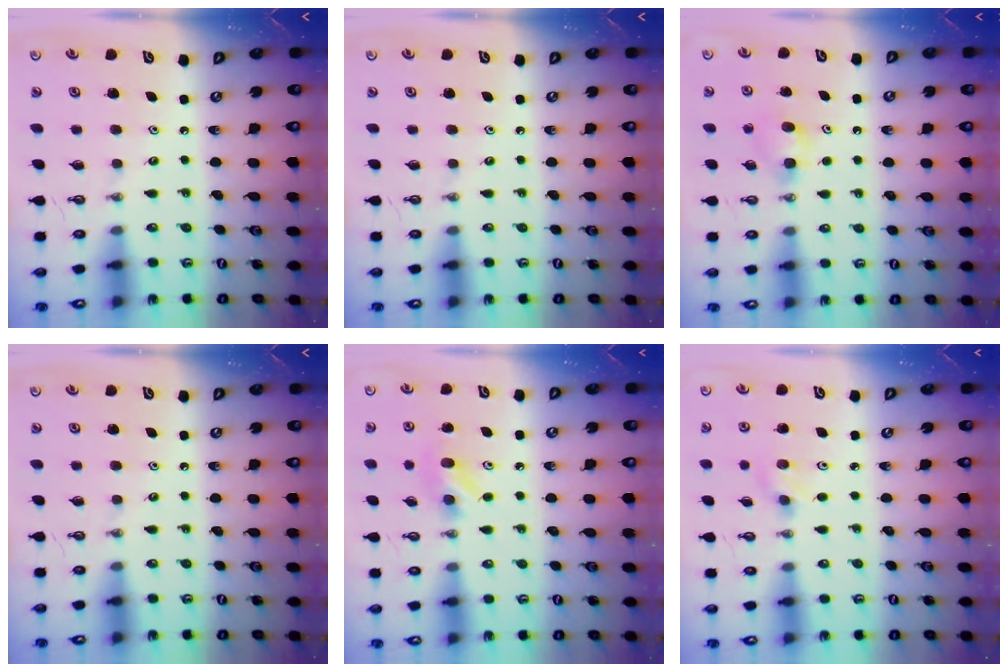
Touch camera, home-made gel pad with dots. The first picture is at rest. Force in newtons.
{"total": 0.0}
{"total": 4.0, "press": 3.8, "slide": 1.0}
{"total": 0.0}
{"total": 8.6, "press": 8.2, "slide": 2.4}
{"total": 2.7, "press": 2.3, "slide": 1.4}